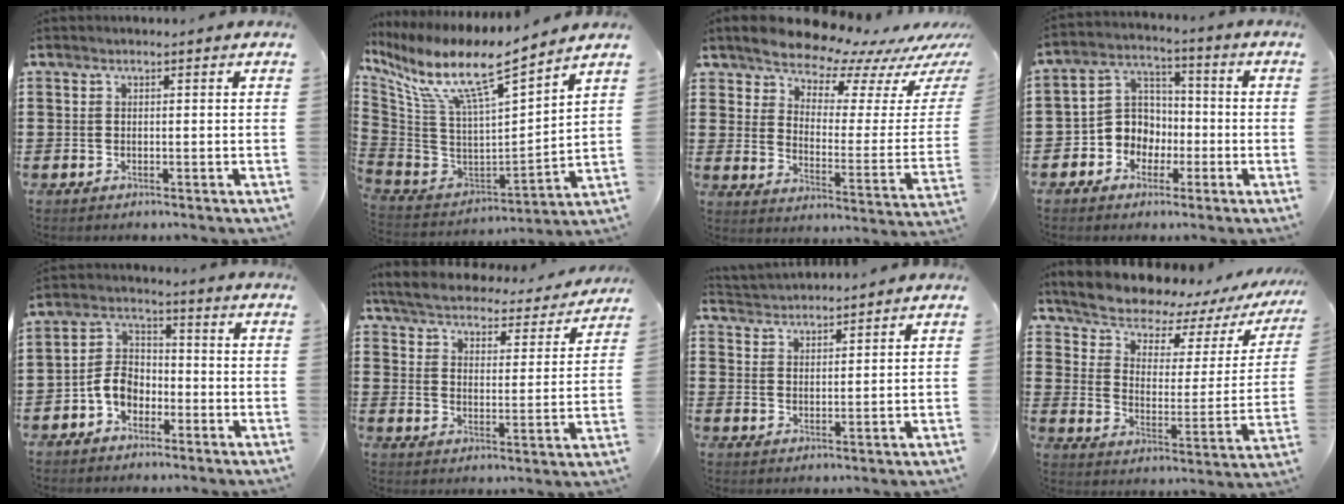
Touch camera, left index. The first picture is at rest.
{"total": 11.4, "force": [7.7, 1.8, 8.3], "torque": [-0.186, -0.056, 0.127]}
{"total": 8.1, "force": [7.9, 1.4, 1.3], "torque": [-0.048, -0.076, 0.133]}
{"total": 6.3, "force": [-1.8, 5.8, 1.4], "torque": [-0.068, -0.001, -0.044]}
{"total": 5.6, "force": [-2.9, 3.9, 2.9], "torque": [-0.077, 0.010, -0.064]}
{"total": 4.5, "force": [4.4, 0.2, 0.9], "torque": [-0.042, -0.034, 0.070]}
{"total": 2.8, "force": [2.7, 0.2, -0.5], "torque": [-0.002, -0.010, 0.050]}
{"total": 6.2, "force": [5.7, 1.8, 1.6], "torque": [-0.060, -0.048, 0.092]}